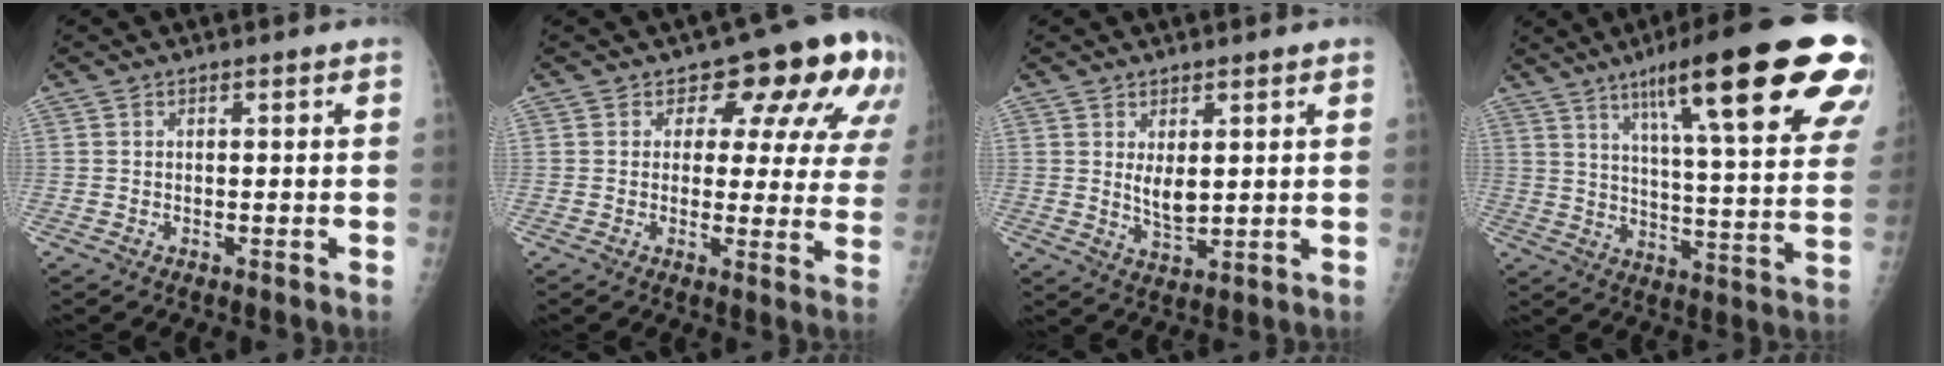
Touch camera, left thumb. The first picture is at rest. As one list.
[{"total": 13.8, "force": [7.3, 7.6, 8.9], "torque": [-0.052, -0.031, 0.071]}, {"total": 4.7, "force": [1.4, 2.4, 3.8], "torque": [-0.058, -0.019, 0.031]}, {"total": 28.7, "force": [15.7, 4.8, 23.5], "torque": [-0.300, -0.032, 0.226]}]